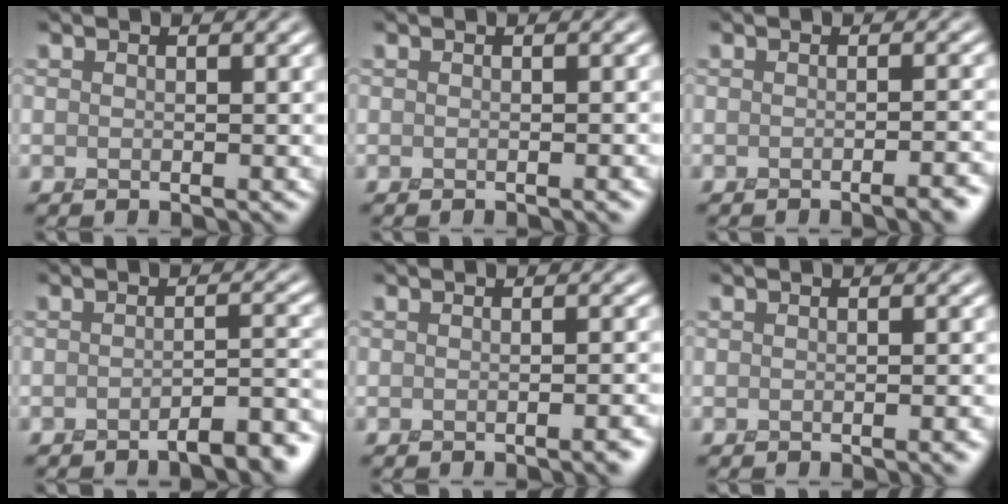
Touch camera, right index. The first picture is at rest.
{"total": 1.1, "force": [-0.7, 0.3, 0.8], "torque": [-0.011, -0.004, -0.010]}
{"total": 2.5, "force": [-1.9, 0.4, 1.6], "torque": [-0.022, -0.004, -0.023]}
{"total": 4.2, "force": [-3.3, 0.7, 2.4], "torque": [-0.032, 0.003, -0.044]}
{"total": 1.9, "force": [-1.4, 0.3, 1.2], "torque": [-0.017, -0.004, -0.018]}
{"total": 2.0, "force": [-1.3, 0.5, 1.5], "torque": [-0.017, -0.007, -0.015]}